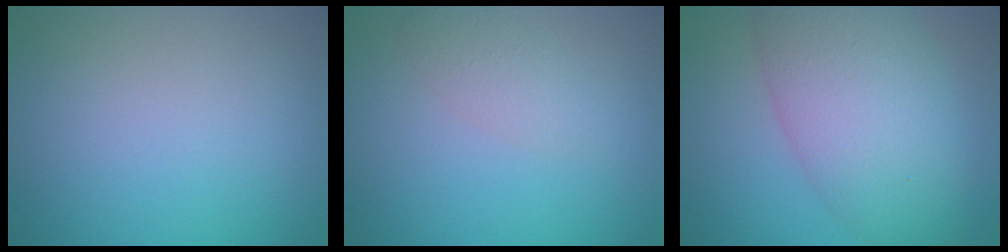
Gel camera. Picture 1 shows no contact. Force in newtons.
{"total": 1.8, "press": 1.8, "slide": 0.2}
{"total": 8.6, "press": 8.6, "slide": 0.3}